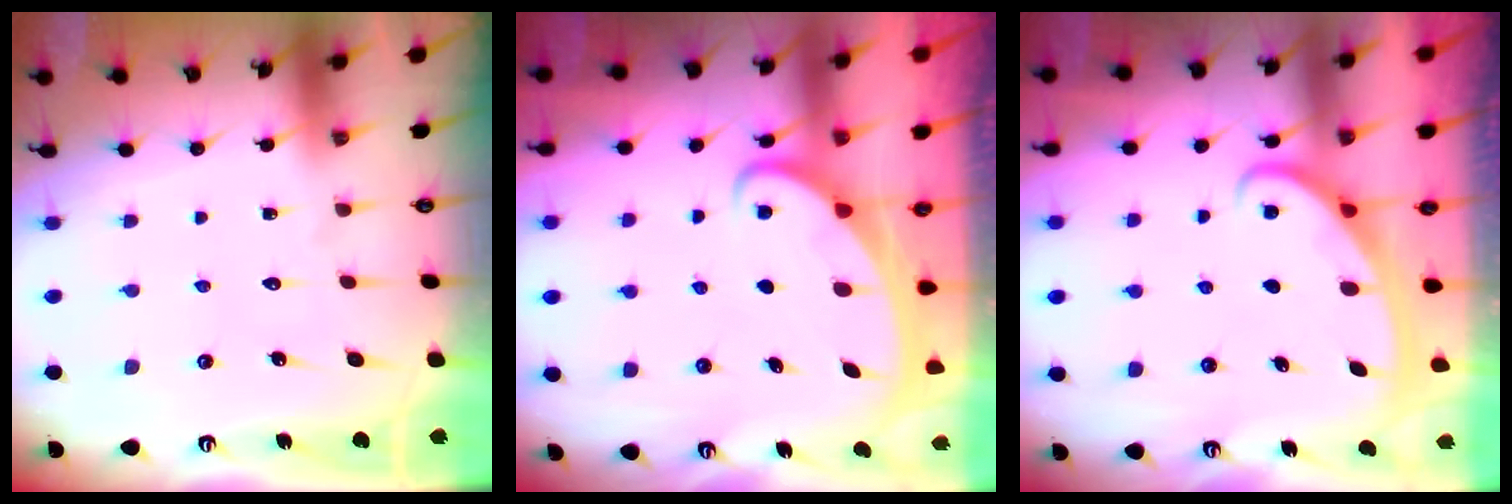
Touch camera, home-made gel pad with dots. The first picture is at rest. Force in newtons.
{"total": 2.3, "press": 2.2, "slide": 0.3}
{"total": 2.8, "press": 2.8, "slide": 0.4}